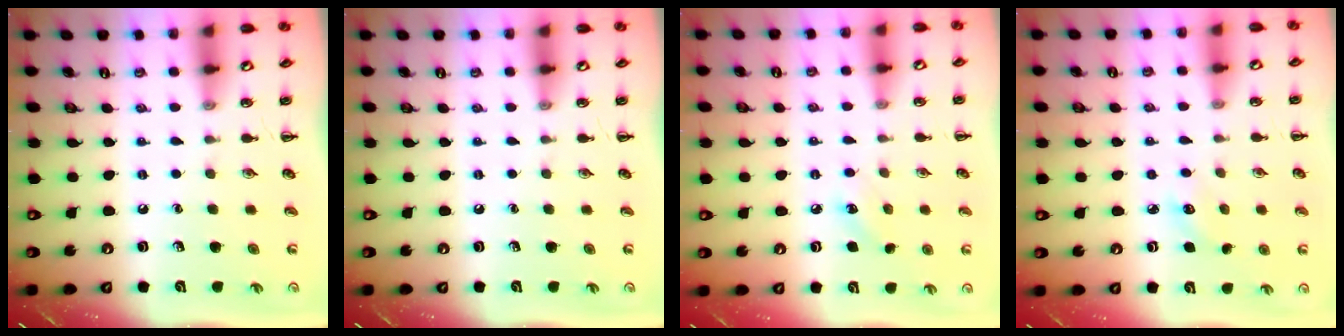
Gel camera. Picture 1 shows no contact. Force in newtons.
{"total": 0.0}
{"total": 5.2, "press": 5.0, "slide": 1.3}
{"total": 4.0, "press": 3.8, "slide": 1.1}